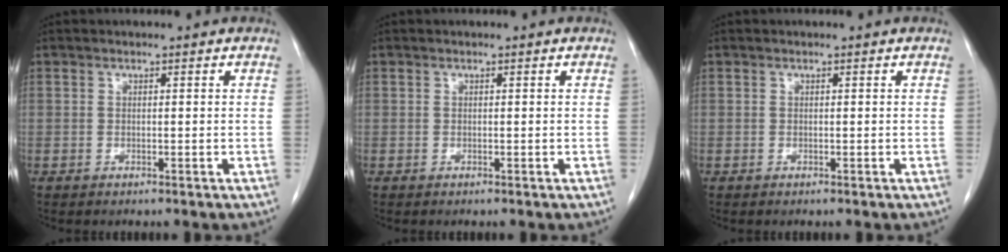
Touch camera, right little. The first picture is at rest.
{"total": 0.0}
{"total": 0.0}